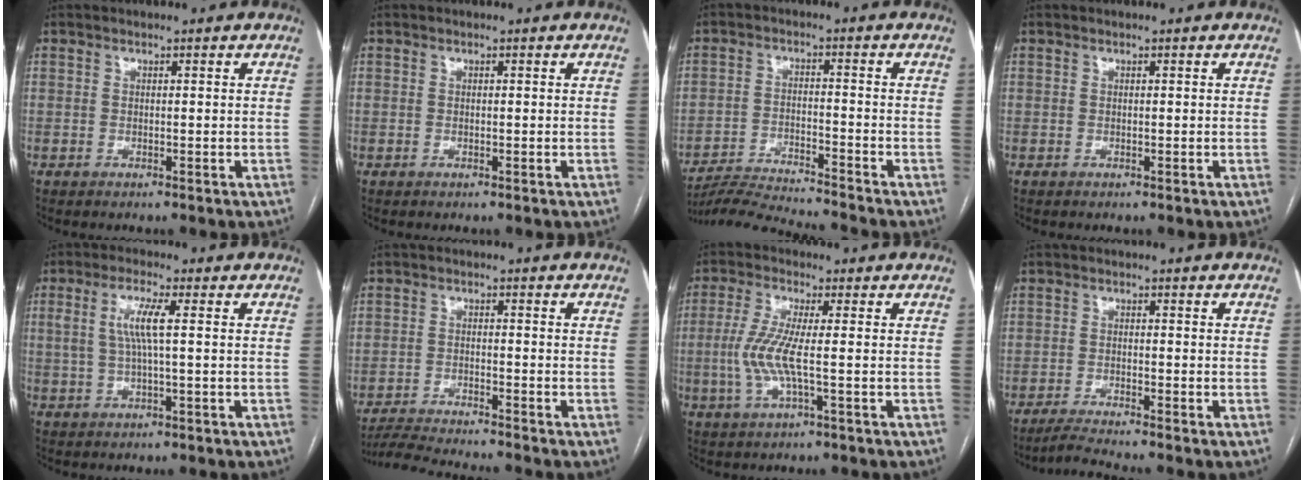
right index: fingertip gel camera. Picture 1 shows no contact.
{"total": 0.0}
{"total": 10.7, "force": [-10.3, -1.9, 2.4], "torque": [-0.033, -0.007, -0.181]}
{"total": 0.0}
{"total": 5.5, "force": [1.0, 0.5, 5.4], "torque": [-0.114, 0.007, 0.020]}
{"total": 7.0, "force": [-6.7, -0.9, 1.9], "torque": [-0.029, -0.014, -0.119]}
{"total": 6.8, "force": [-0.8, 0.7, 6.7], "torque": [-0.153, -0.004, -0.021]}
{"total": 3.8, "force": [-3.3, -1.3, 1.2], "torque": [-0.027, -0.018, -0.067]}